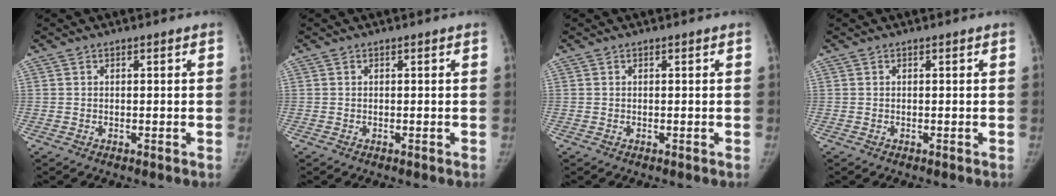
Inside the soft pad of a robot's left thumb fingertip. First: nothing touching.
{"total": 0.0}
{"total": 0.0}
{"total": 0.0}